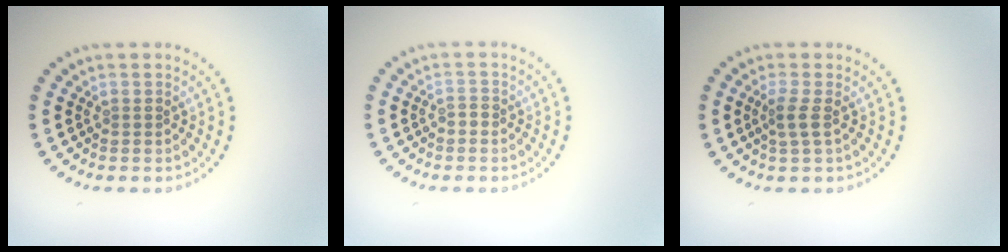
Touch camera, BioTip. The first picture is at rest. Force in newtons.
{"total": 0.7, "press": 0.6, "slide": 0.3}
{"total": 1.6, "press": 1.3, "slide": 0.9}